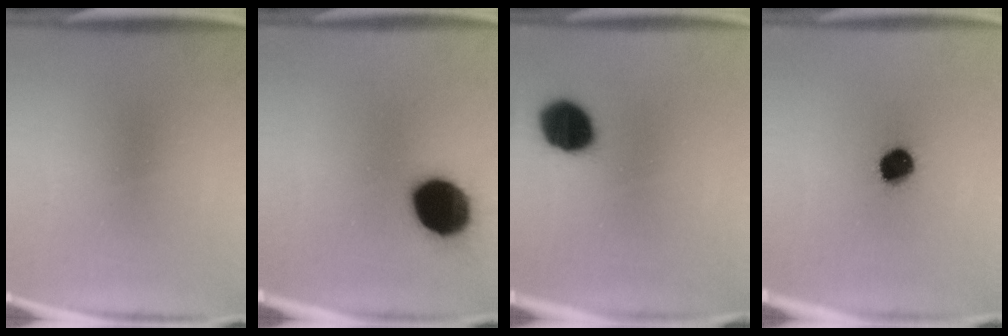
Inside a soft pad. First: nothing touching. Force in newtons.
{"total": 17.4}
{"total": 11.6}
{"total": 9.5}